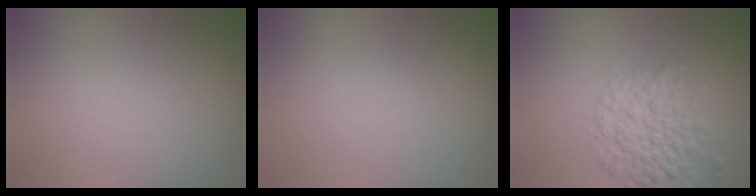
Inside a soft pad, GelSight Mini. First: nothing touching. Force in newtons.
{"total": 0.0}
{"total": 5.7, "press": 5.7, "slide": 0.2}